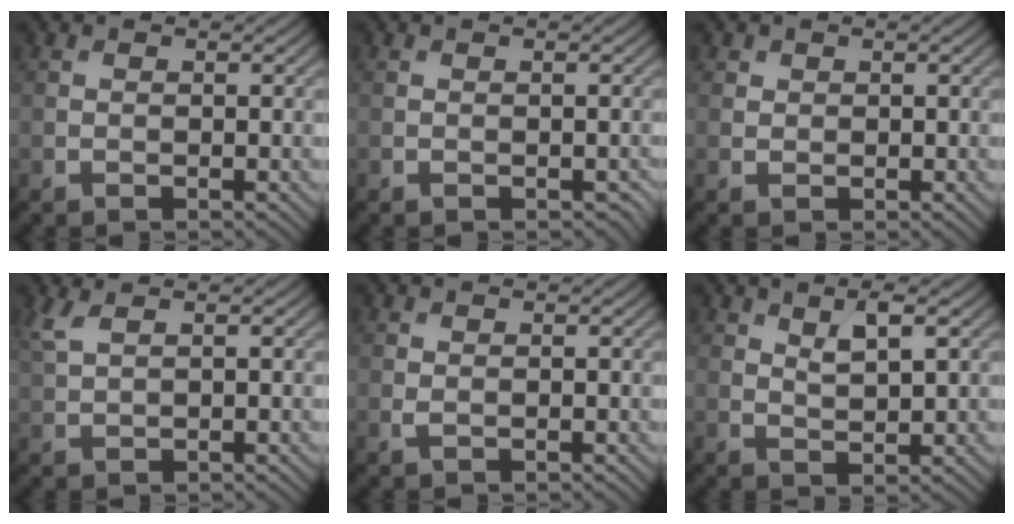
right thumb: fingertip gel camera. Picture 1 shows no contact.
{"total": 0.6, "force": [-0.2, 0.4, 0.3], "torque": [-0.005, -0.007, -0.001]}
{"total": 1.0, "force": [0.5, 0.9, 0.2], "torque": [0.000, -0.002, 0.009]}
{"total": 2.7, "force": [1.6, 0.6, 2.0], "torque": [-0.057, 0.009, 0.040]}
{"total": 0.5, "force": [0.1, 0.2, 0.5], "torque": [-0.014, 0.000, 0.002]}
{"total": 3.4, "force": [1.9, 1.0, 2.6], "torque": [-0.052, -0.003, 0.036]}